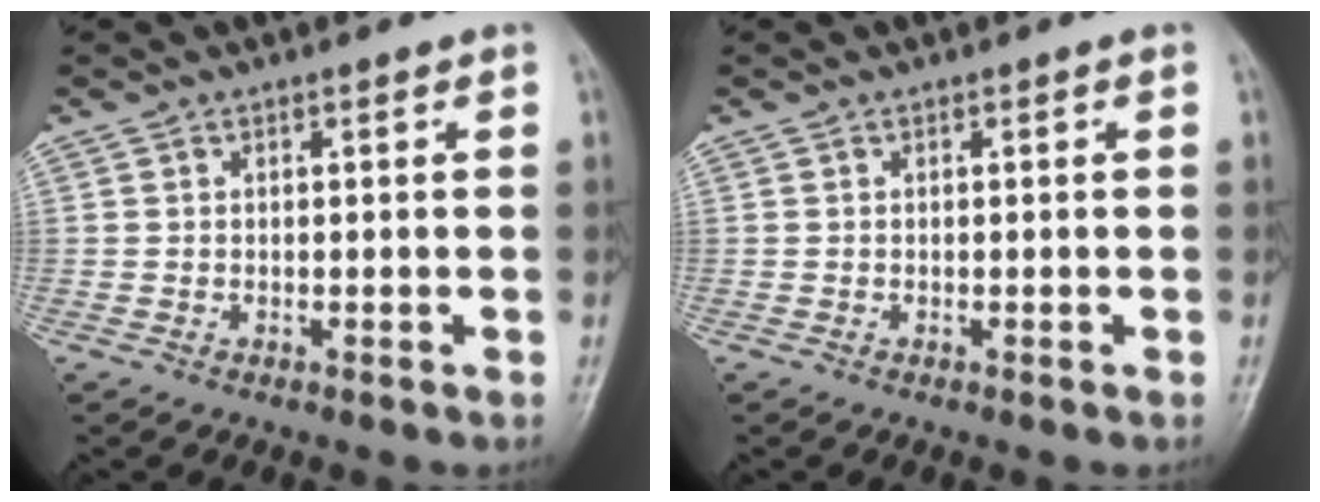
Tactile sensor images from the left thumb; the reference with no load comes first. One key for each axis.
{"total": 0.0}